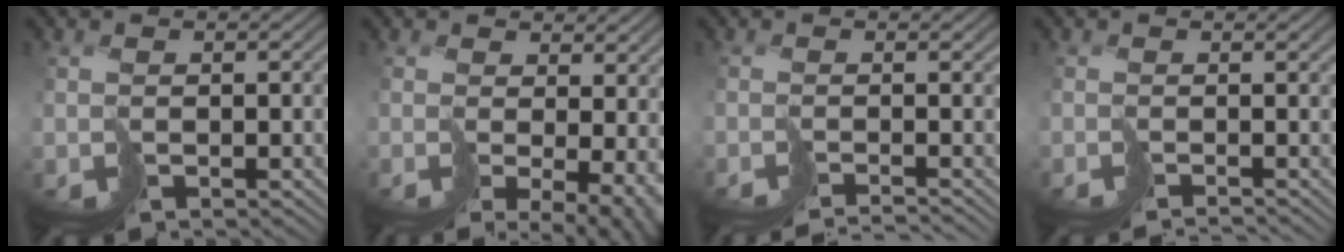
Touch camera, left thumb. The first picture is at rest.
{"total": 7.9, "force": [-0.8, 3.5, 7.0], "torque": [-0.130, -0.036, 0.020]}
{"total": 3.4, "force": [-2.9, -0.7, 1.7], "torque": [-0.008, -0.011, -0.043]}
{"total": 2.0, "force": [-1.5, -0.7, 1.2], "torque": [0.000, -0.007, -0.020]}